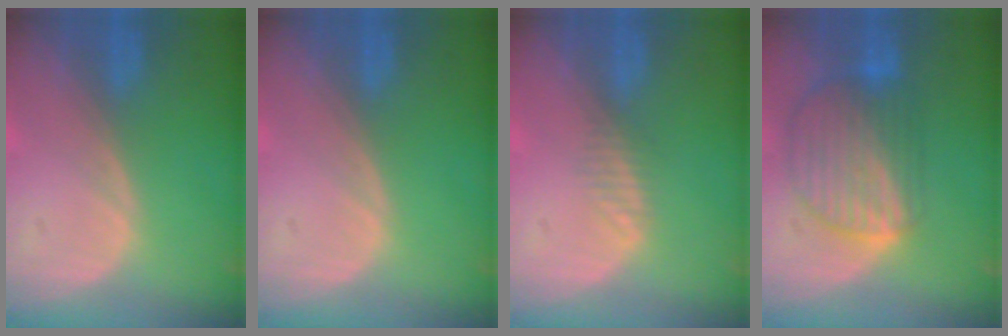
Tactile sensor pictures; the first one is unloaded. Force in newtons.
{"total": 0.0}
{"total": 1.7, "press": 1.4, "slide": 1.0}
{"total": 9.3, "press": 7.9, "slide": 4.9}